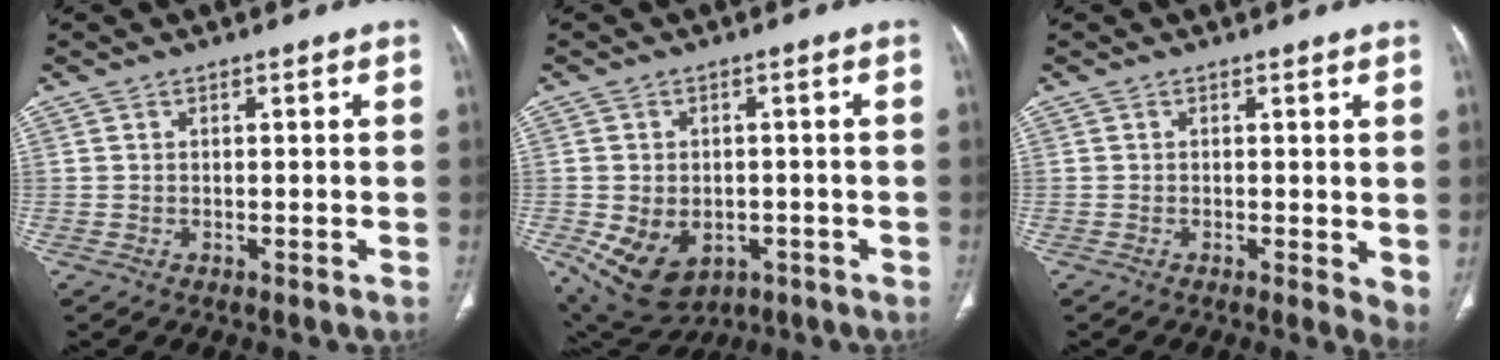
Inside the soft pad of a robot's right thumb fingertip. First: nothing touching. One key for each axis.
{"total": 12.1, "fx": -4.0, "fy": 8.7, "fz": 7.3, "tx": -0.122, "ty": 0.008, "tz": -0.040}
{"total": 3.7, "fx": 0.0, "fy": 1.3, "fz": 3.5, "tx": -0.042, "ty": -0.010, "tz": -0.004}